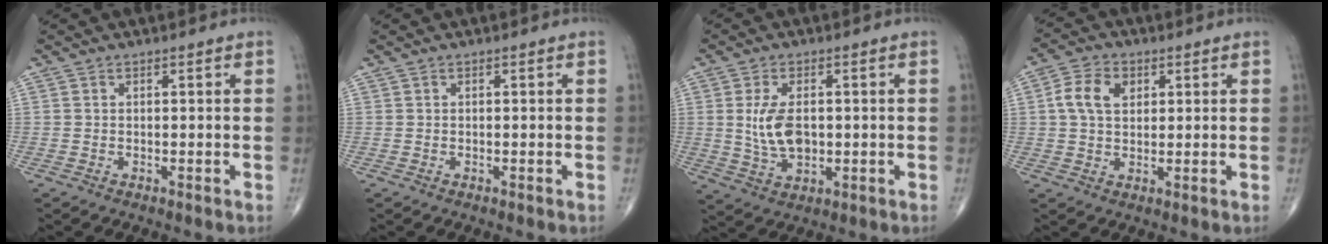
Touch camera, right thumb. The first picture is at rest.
{"total": 0.0}
{"total": 7.9, "force": [0.5, 4.5, 6.5], "torque": [-0.118, -0.006, 0.015]}
{"total": 7.0, "force": [1.7, 4.8, 4.7], "torque": [-0.083, 0.007, 0.028]}